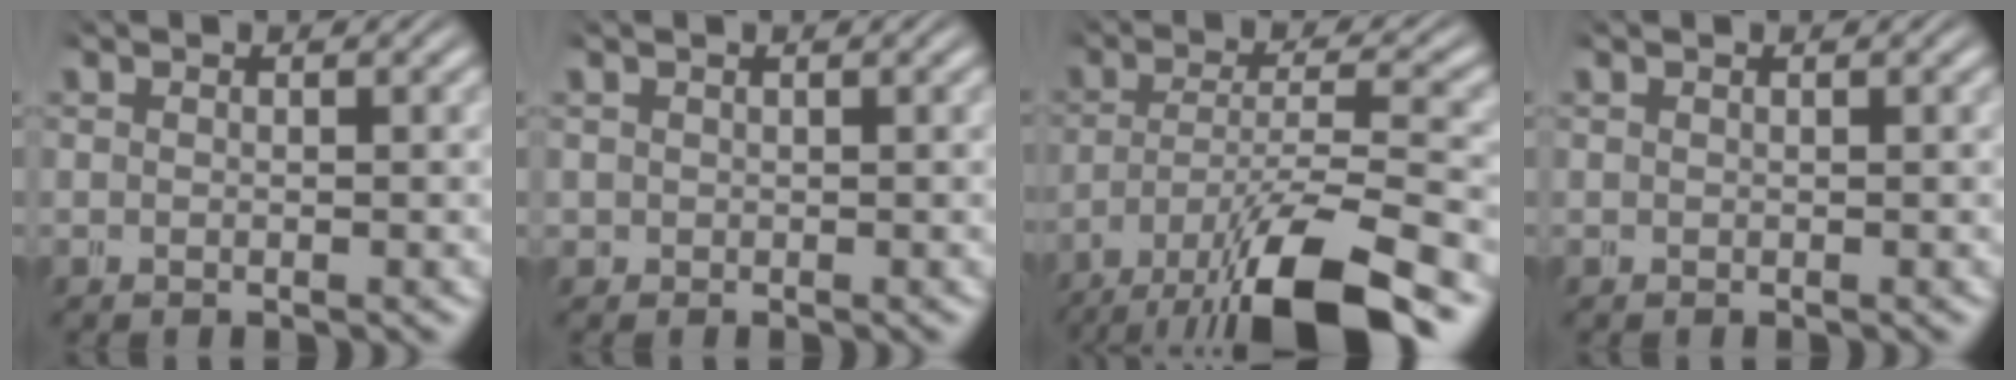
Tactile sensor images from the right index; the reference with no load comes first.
{"total": 0.8, "force": [0.5, 0.3, -0.5], "torque": [0.012, -0.001, 0.012]}
{"total": 7.9, "force": [-3.3, 2.9, 6.5], "torque": [-0.103, -0.021, -0.035]}
{"total": 0.0}